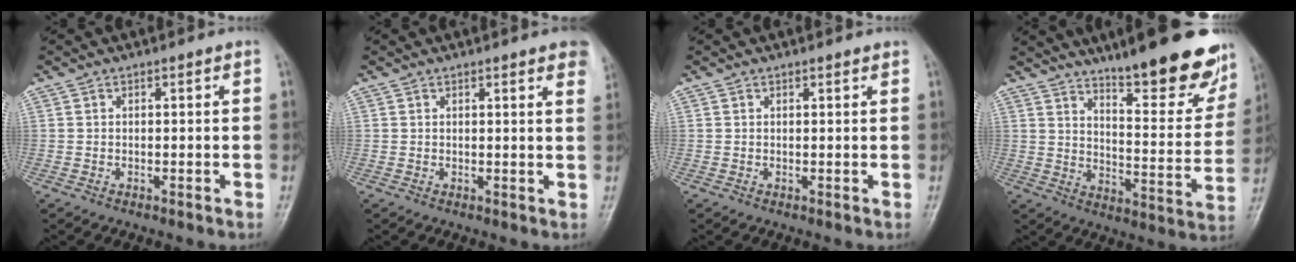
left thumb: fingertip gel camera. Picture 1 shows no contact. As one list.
[{"total": 5.6, "force": [3.8, 0.9, 4.0], "torque": [-0.035, -0.005, 0.033]}, {"total": 0.8, "force": [0.8, 0.0, 0.3], "torque": [-0.004, -0.001, 0.011]}, {"total": 20.3, "force": [14.7, 4.6, 13.1], "torque": [-0.140, -0.093, 0.210]}]